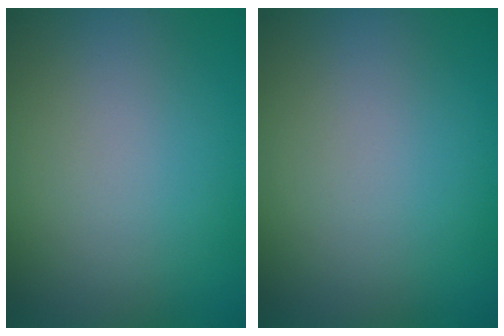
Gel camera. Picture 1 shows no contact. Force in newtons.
{"total": 0.0}